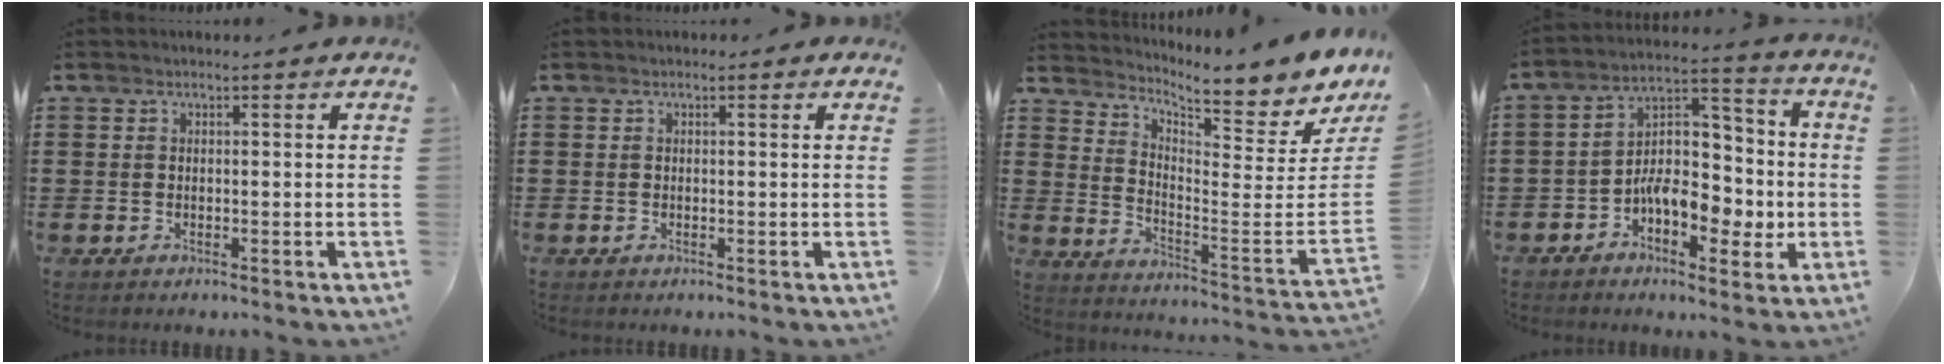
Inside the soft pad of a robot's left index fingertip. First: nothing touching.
{"total": 0.5, "force": [0.0, 0.5, 0.0], "torque": [-0.001, 0.005, -0.001]}
{"total": 5.5, "force": [5.2, 0.0, 1.9], "torque": [-0.045, -0.066, 0.079]}
{"total": 8.6, "force": [-1.5, 6.0, 6.0], "torque": [-0.099, 0.002, -0.031]}